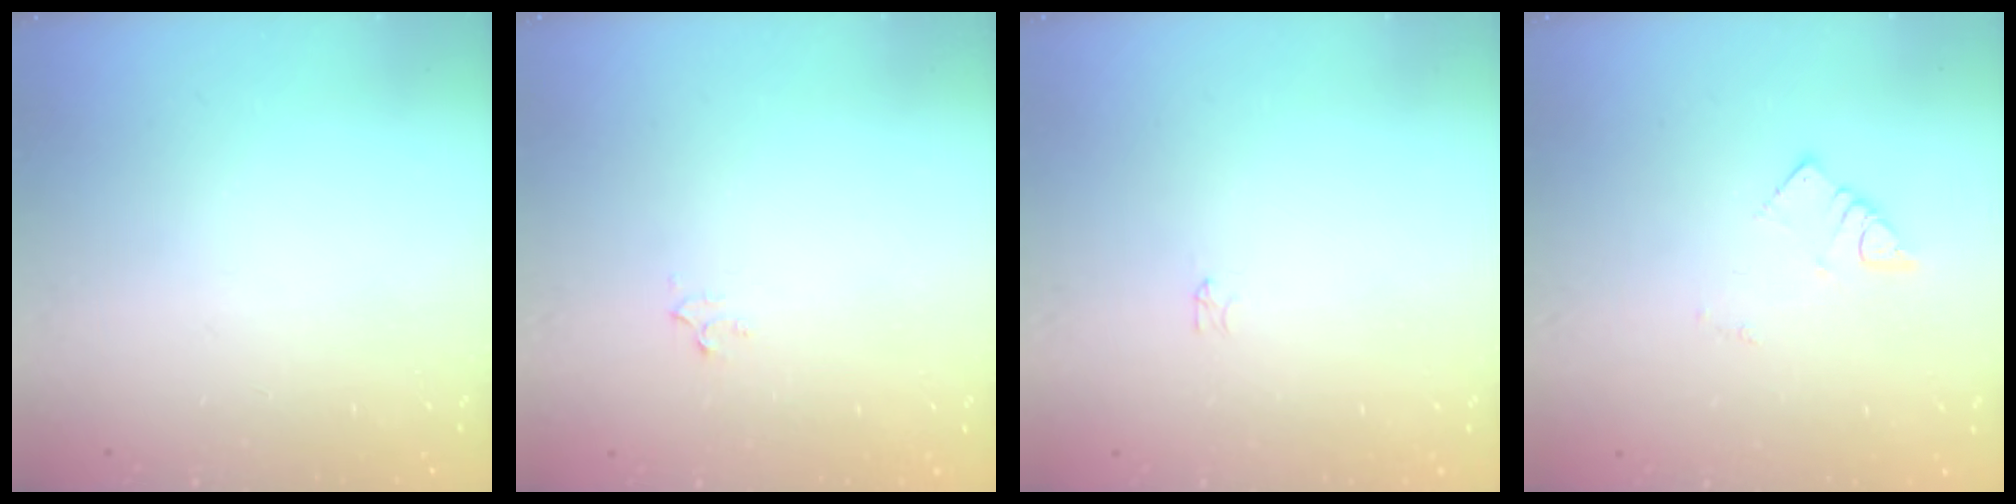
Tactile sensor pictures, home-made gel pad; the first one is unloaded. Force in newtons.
{"total": 3.0, "press": 3.0, "slide": 0.5}
{"total": 0.0}
{"total": 2.7, "press": 2.7, "slide": 0.1}